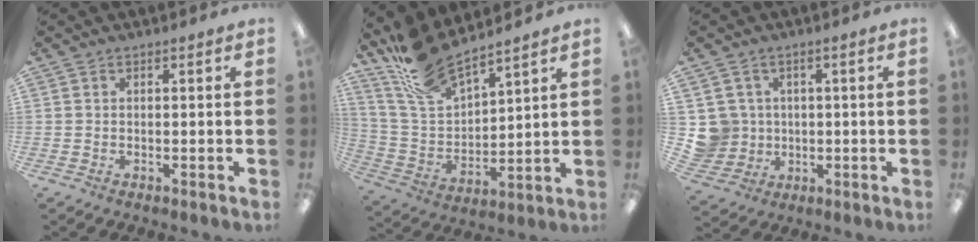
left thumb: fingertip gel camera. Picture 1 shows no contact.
{"total": 14.9, "force": [12.7, 5.0, 6.0], "torque": [-0.148, -0.071, 0.238]}
{"total": 6.4, "force": [1.1, 6.3, 0.5], "torque": [-0.023, 0.002, 0.028]}